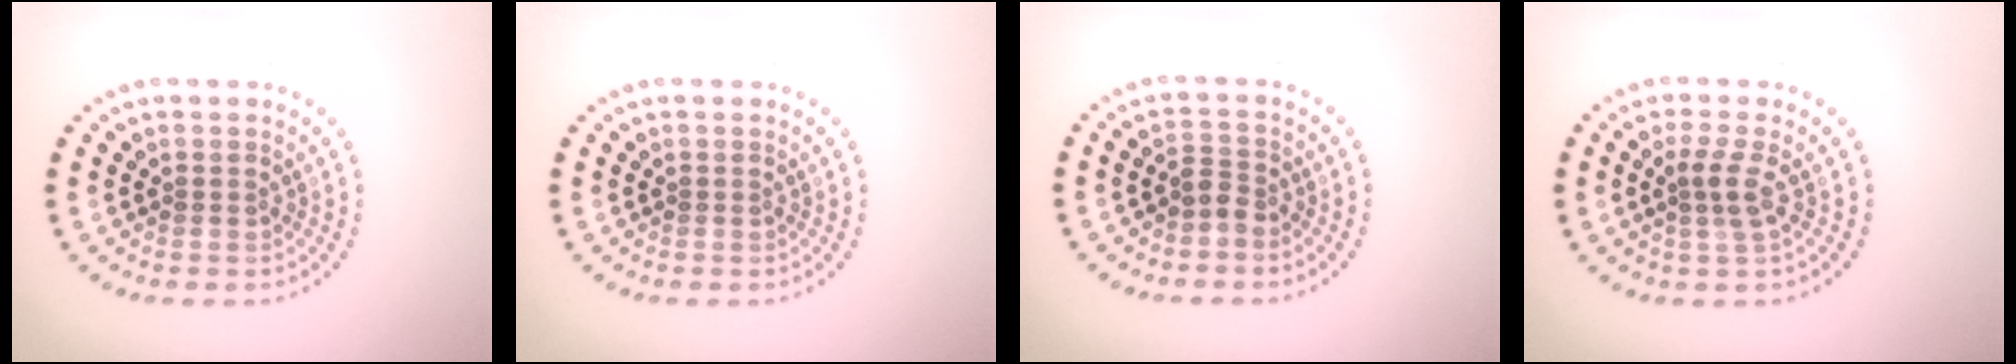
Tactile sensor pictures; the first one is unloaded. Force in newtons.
{"total": 0.0}
{"total": 1.6, "press": 1.1, "slide": 1.1}
{"total": 2.0, "press": 1.7, "slide": 1.2}